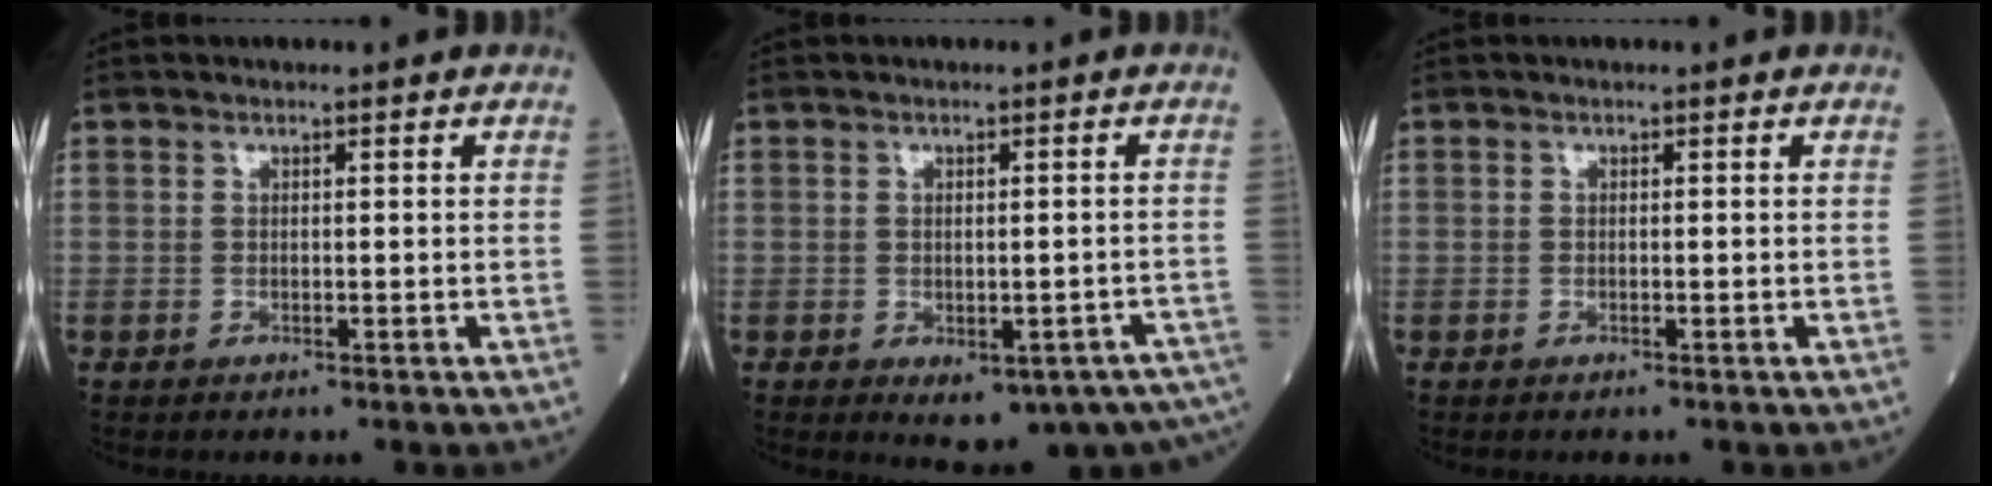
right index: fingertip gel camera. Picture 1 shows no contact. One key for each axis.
{"total": 11.5, "fx": -8.3, "fy": 5.0, "fz": 6.2, "tx": -0.046, "ty": 0.002, "tz": -0.089}
{"total": 0.0}